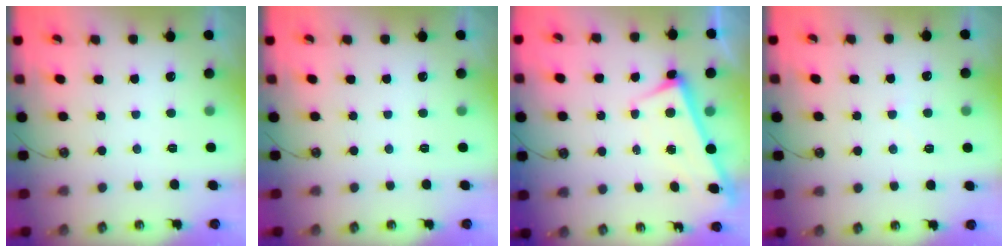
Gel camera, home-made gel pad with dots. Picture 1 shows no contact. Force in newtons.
{"total": 0.0}
{"total": 2.9, "press": 2.9, "slide": 0.3}
{"total": 2.0, "press": 2.0, "slide": 0.4}